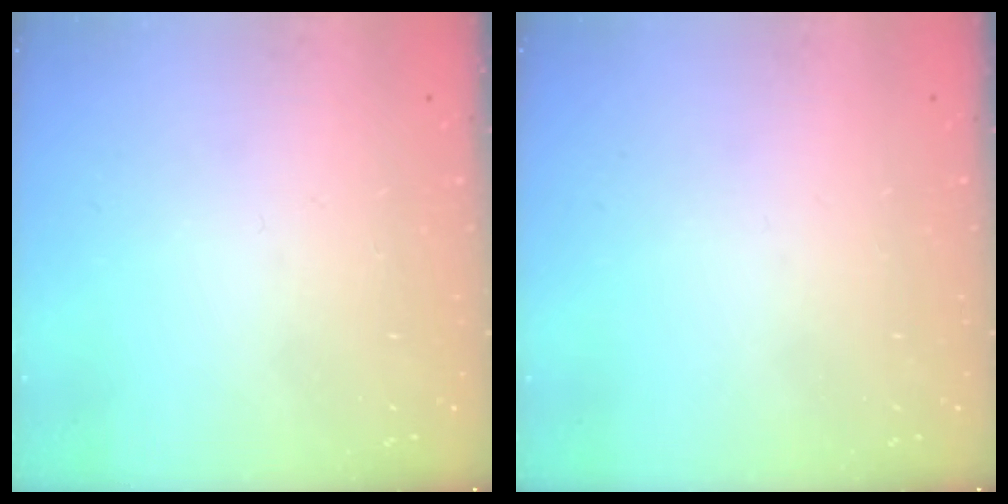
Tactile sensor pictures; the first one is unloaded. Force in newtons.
{"total": 0.0}